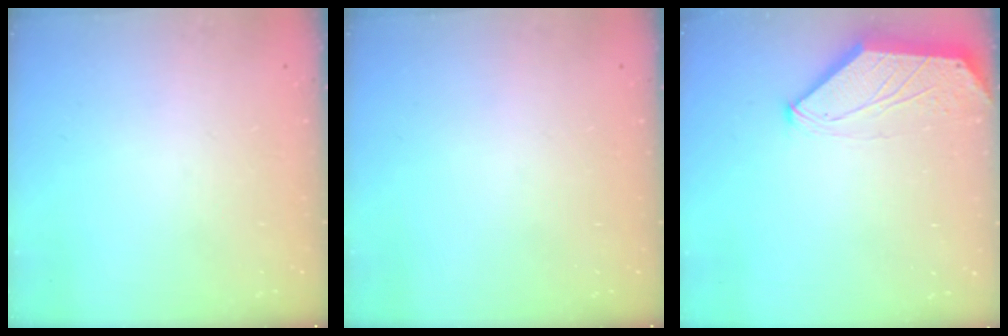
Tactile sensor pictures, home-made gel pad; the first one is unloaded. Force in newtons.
{"total": 0.0}
{"total": 0.0}